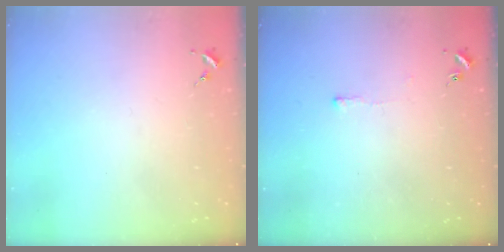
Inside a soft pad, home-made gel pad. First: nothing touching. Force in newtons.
{"total": 2.4, "press": 2.4, "slide": 0.5}